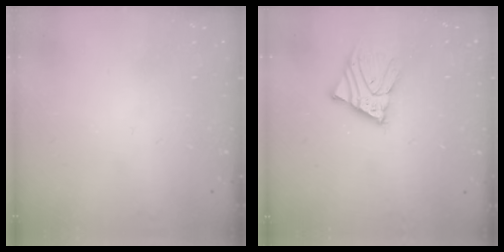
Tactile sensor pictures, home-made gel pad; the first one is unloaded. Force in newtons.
{"total": 7.4, "press": 7.4, "slide": 0.8}